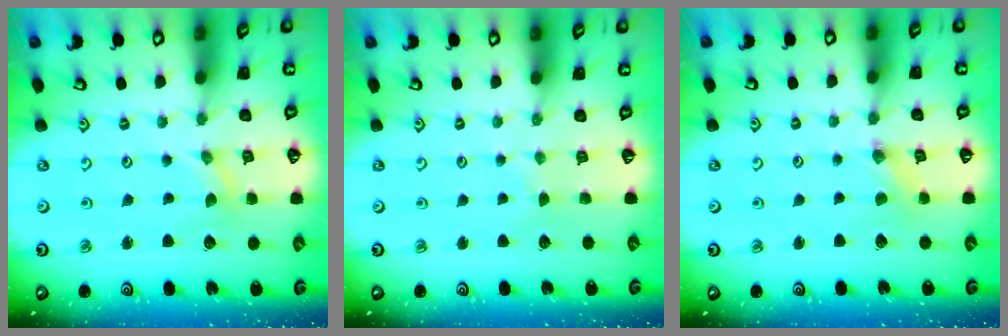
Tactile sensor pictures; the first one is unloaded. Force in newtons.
{"total": 1.6, "press": 1.6, "slide": 0.2}
{"total": 0.0}